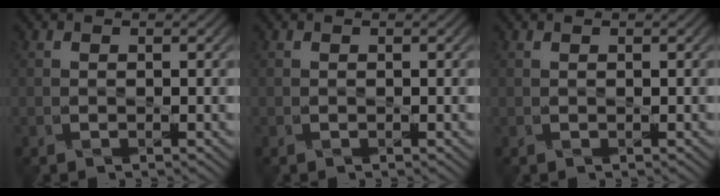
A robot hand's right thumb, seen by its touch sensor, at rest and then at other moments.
{"total": 0.0}
{"total": 0.5, "force": [0.3, -0.1, -0.4], "torque": [0.008, 0.001, 0.007]}